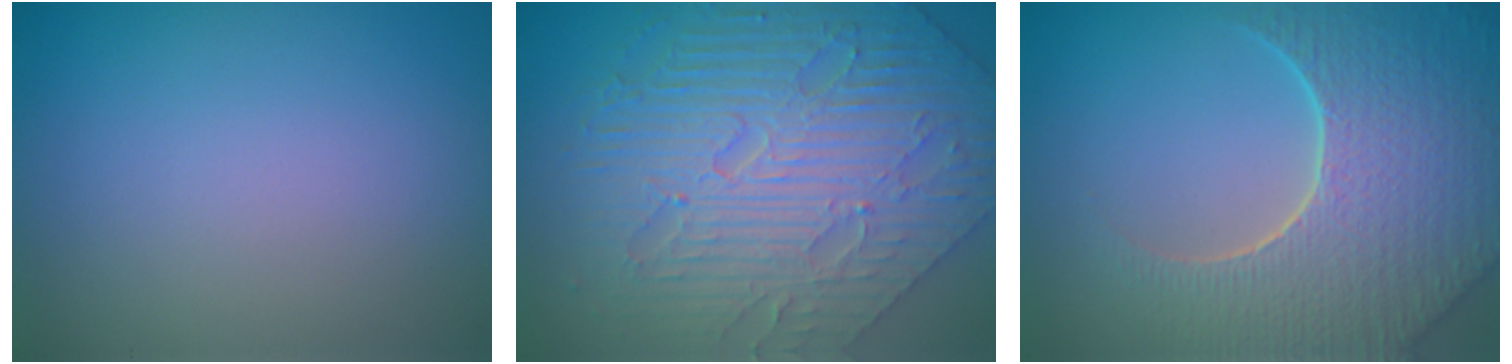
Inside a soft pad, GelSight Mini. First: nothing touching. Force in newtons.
{"total": 8.9, "press": 6.8, "slide": 5.7}
{"total": 8.7, "press": 6.0, "slide": 6.3}